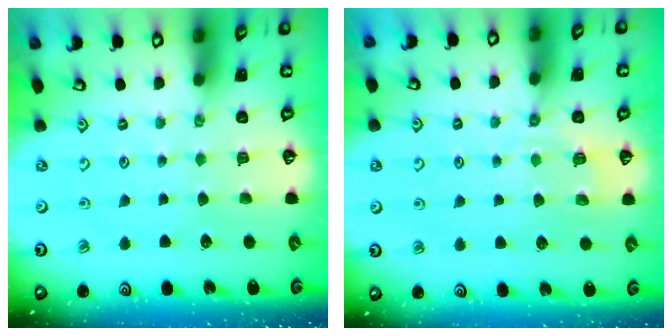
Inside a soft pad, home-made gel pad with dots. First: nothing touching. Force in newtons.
{"total": 4.8, "press": 4.6, "slide": 1.3}